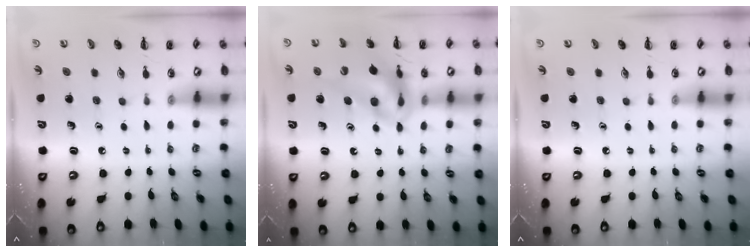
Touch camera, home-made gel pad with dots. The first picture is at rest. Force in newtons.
{"total": 13.4, "press": 12.8, "slide": 4.0}
{"total": 0.0}